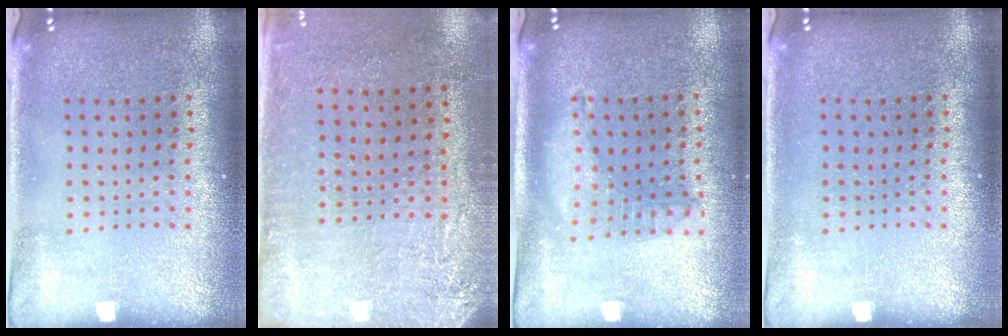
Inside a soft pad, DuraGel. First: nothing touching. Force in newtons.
{"total": 2.9, "press": 2.4, "slide": 1.6}
{"total": 1.2, "press": 1.2, "slide": 0.3}
{"total": 0.0}